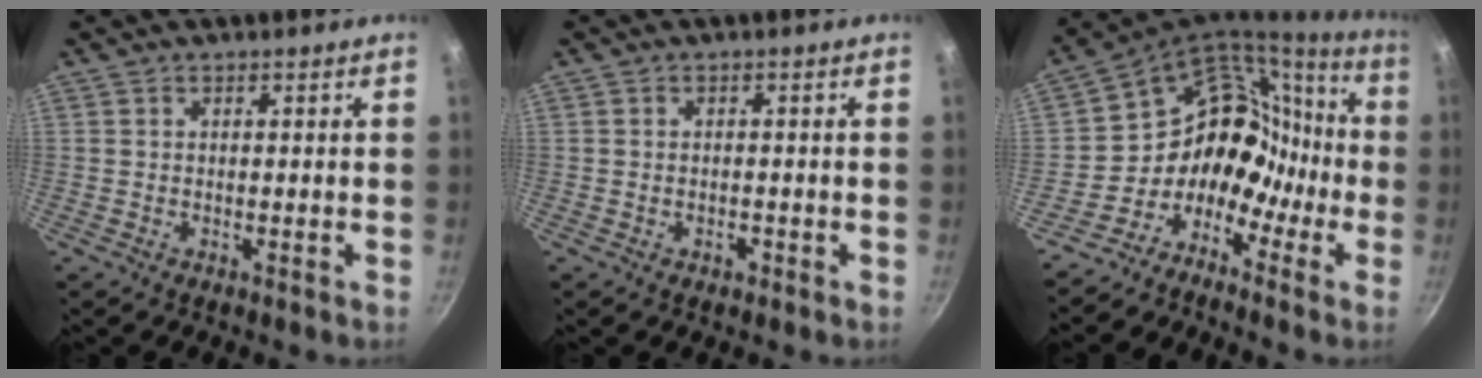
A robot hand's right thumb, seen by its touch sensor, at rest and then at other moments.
{"total": 1.2, "force": [-0.6, 0.8, 0.7], "torque": [-0.010, 0.004, -0.008]}
{"total": 14.8, "force": [-6.0, 12.2, 5.8], "torque": [-0.022, 0.106, -0.122]}